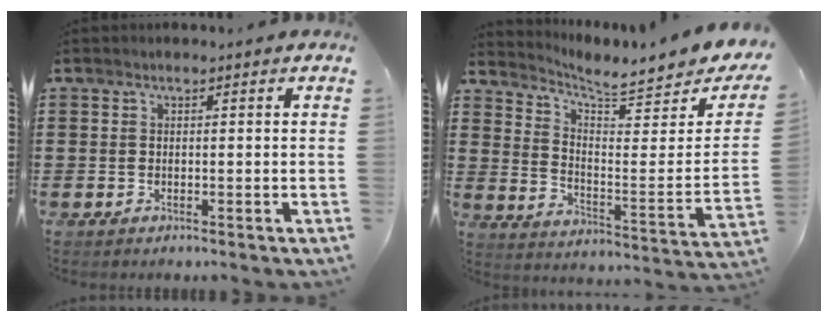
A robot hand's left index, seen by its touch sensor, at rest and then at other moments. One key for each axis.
{"total": 4.9, "fx": 4.6, "fy": 0.0, "fz": 1.7, "tx": -0.053, "ty": -0.045, "tz": 0.070}